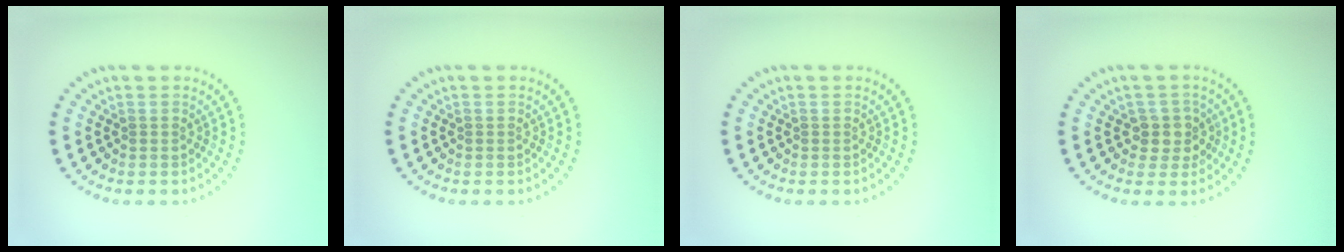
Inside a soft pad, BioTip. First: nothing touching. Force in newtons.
{"total": 0.0}
{"total": 0.0}
{"total": 2.4, "press": 2.0, "slide": 1.2}